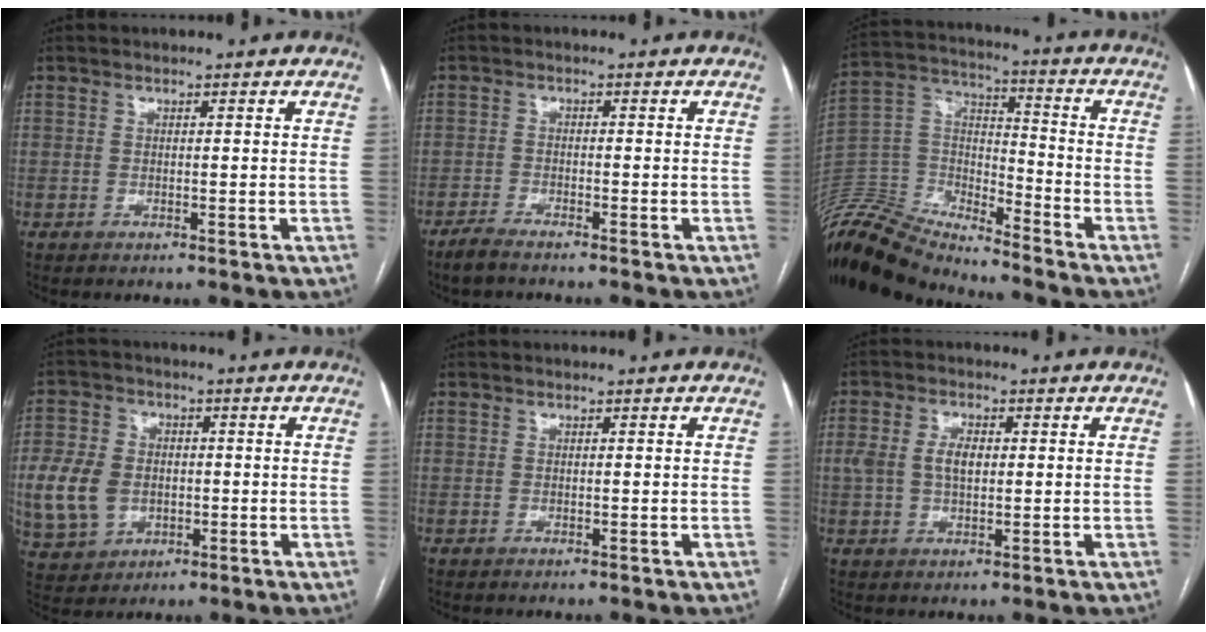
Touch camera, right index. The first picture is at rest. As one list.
[{"total": 2.7, "force": [-2.4, 0.2, 1.3], "torque": [-0.030, -0.005, -0.046]}, {"total": 18.6, "force": [-17.7, 3.9, 4.3], "torque": [-0.090, 0.038, -0.318]}, {"total": 22.5, "force": [-3.2, 19.0, 11.7], "torque": [-0.339, 0.025, -0.036]}, {"total": 0.0}, {"total": 5.5, "force": [0.5, 3.2, 4.4], "torque": [-0.097, 0.018, 0.015]}]